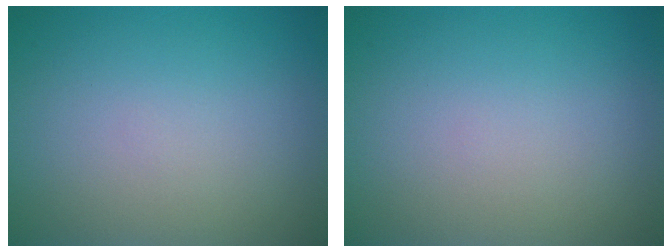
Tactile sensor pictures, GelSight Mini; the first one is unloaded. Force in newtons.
{"total": 0.0}